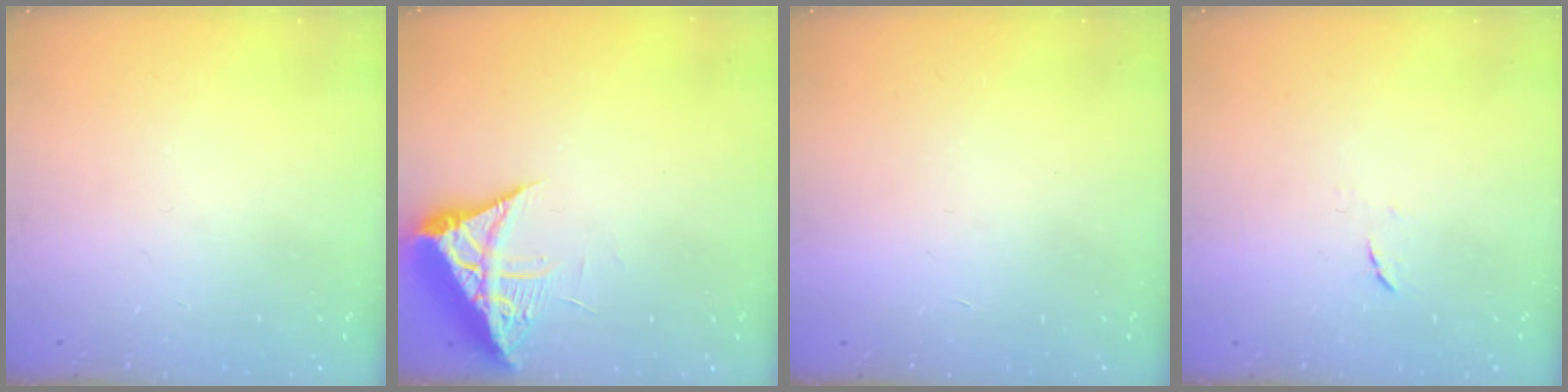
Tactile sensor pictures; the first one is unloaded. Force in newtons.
{"total": 8.1, "press": 8.0, "slide": 0.8}
{"total": 1.6, "press": 1.6, "slide": 0.1}
{"total": 4.3, "press": 4.2, "slide": 0.6}